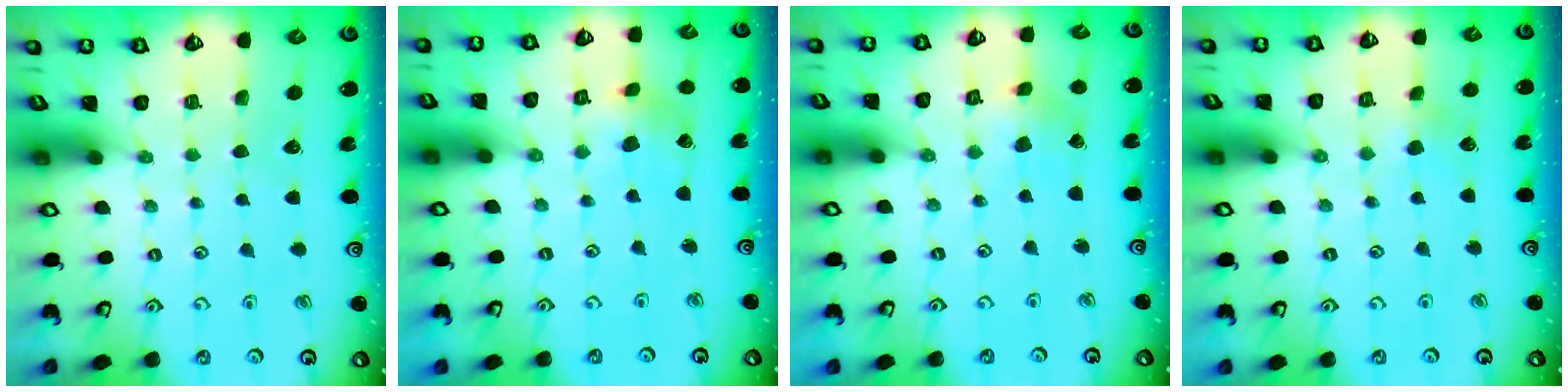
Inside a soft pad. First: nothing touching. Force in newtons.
{"total": 3.8, "press": 3.8, "slide": 0.4}
{"total": 1.5, "press": 1.5, "slide": 0.0}
{"total": 2.9, "press": 2.8, "slide": 0.9}